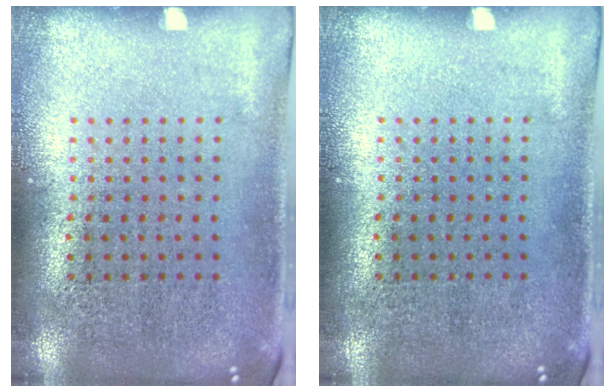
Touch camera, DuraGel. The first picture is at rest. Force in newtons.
{"total": 0.0}